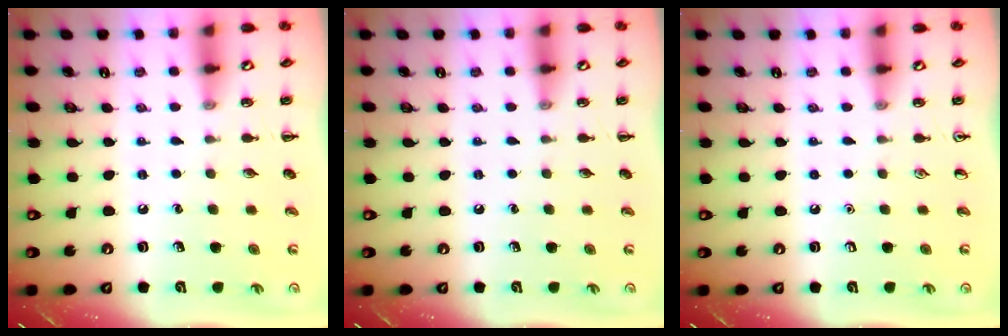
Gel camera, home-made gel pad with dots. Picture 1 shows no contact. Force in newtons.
{"total": 0.0}
{"total": 0.0}